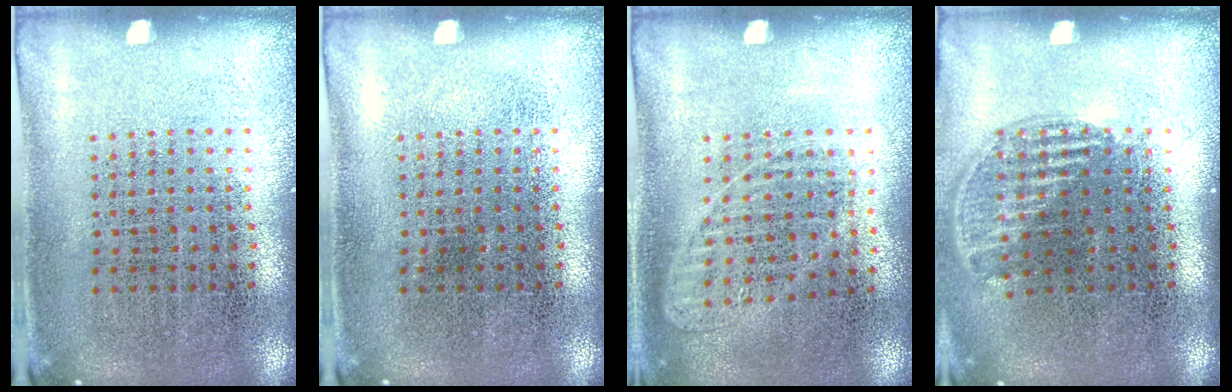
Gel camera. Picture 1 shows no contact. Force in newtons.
{"total": 0.0}
{"total": 1.0, "press": 0.9, "slide": 0.3}
{"total": 1.1, "press": 1.0, "slide": 0.5}